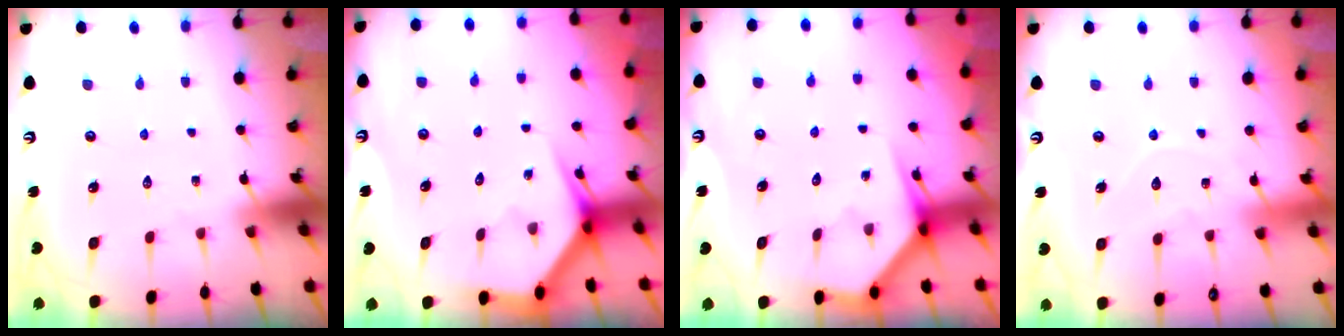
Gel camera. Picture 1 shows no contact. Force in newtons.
{"total": 3.4, "press": 3.4, "slide": 0.3}
{"total": 3.8, "press": 3.8, "slide": 0.1}
{"total": 6.3, "press": 6.3, "slide": 0.4}